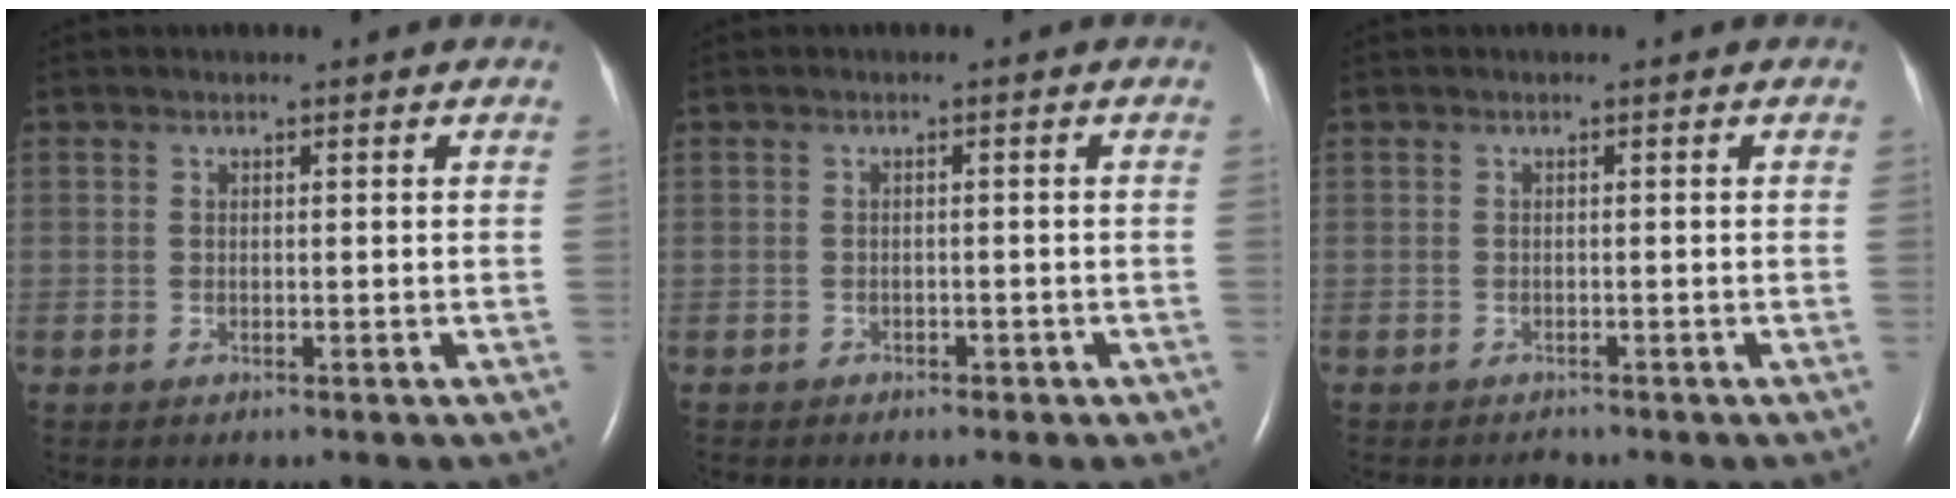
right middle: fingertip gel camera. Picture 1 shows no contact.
{"total": 1.4, "force": [-0.9, 0.8, 0.7], "torque": [-0.019, 0.001, -0.004]}
{"total": 0.5, "force": [-0.5, 0.0, -0.1], "torque": [-0.003, -0.004, -0.009]}